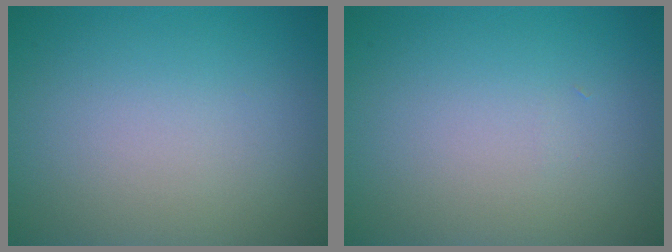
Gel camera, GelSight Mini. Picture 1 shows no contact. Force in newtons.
{"total": 0.0}